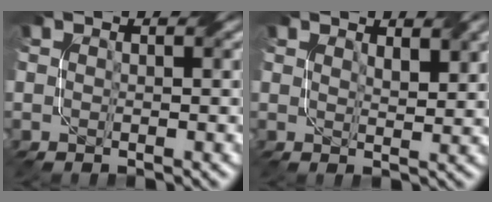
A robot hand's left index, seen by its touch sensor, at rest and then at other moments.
{"total": 3.3, "force": [2.1, 1.1, 2.3], "torque": [-0.036, -0.002, 0.042]}